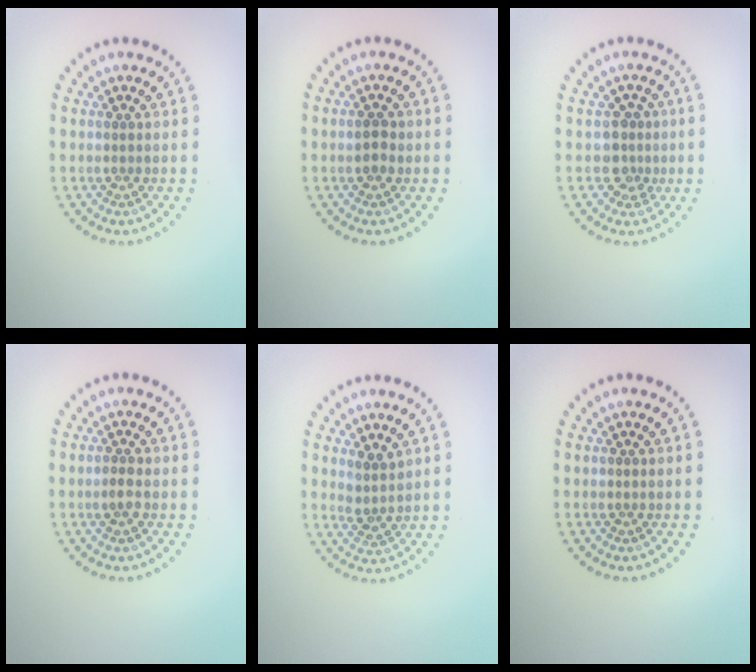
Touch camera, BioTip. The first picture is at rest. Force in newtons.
{"total": 1.6, "press": 1.6, "slide": 0.1}
{"total": 2.2, "press": 1.8, "slide": 1.4}
{"total": 1.0, "press": 1.0, "slide": 0.2}
{"total": 1.9, "press": 1.5, "slide": 1.1}
{"total": 0.0}